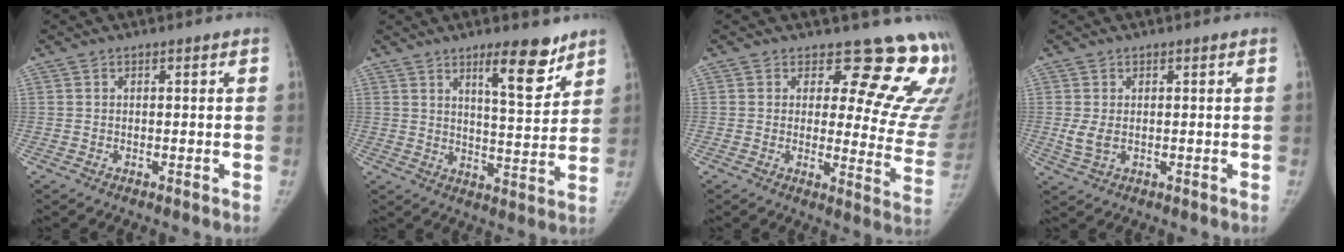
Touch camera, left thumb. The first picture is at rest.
{"total": 10.2, "force": [6.8, 2.7, 7.0], "torque": [-0.082, -0.051, 0.105]}
{"total": 17.3, "force": [14.2, 6.9, 7.1], "torque": [-0.030, -0.124, 0.141]}
{"total": 3.1, "force": [0.0, 2.0, 2.4], "torque": [-0.055, -0.008, 0.005]}